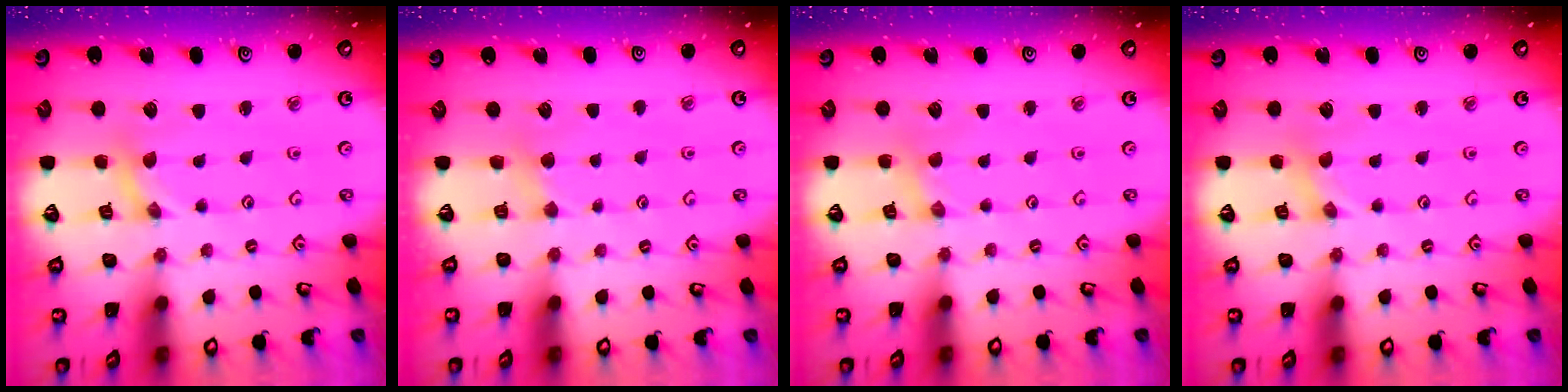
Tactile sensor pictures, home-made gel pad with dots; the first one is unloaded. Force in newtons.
{"total": 2.9, "press": 2.9, "slide": 0.4}
{"total": 0.6, "press": 0.6, "slide": 0.1}
{"total": 0.0}